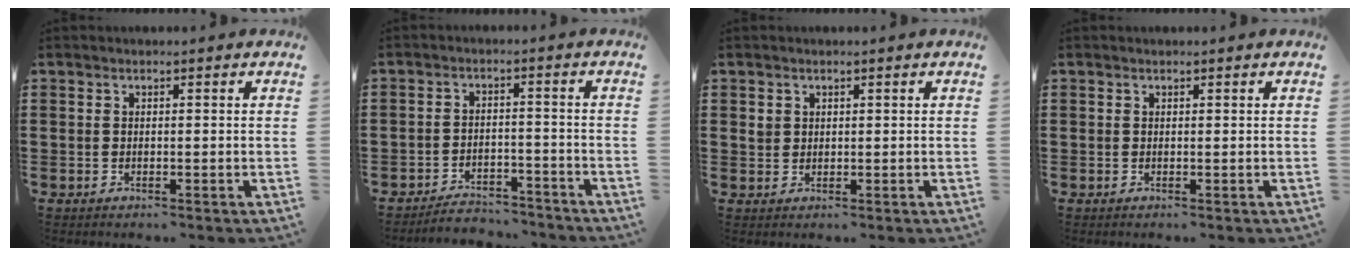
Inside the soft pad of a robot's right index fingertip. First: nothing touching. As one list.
[{"total": 4.1, "force": [-4.0, 0.7, 0.2], "torque": [-0.008, 0.008, -0.083]}, {"total": 1.3, "force": [0.6, 1.2, 0.3], "torque": [-0.009, 0.003, 0.013]}, {"total": 0.0}]